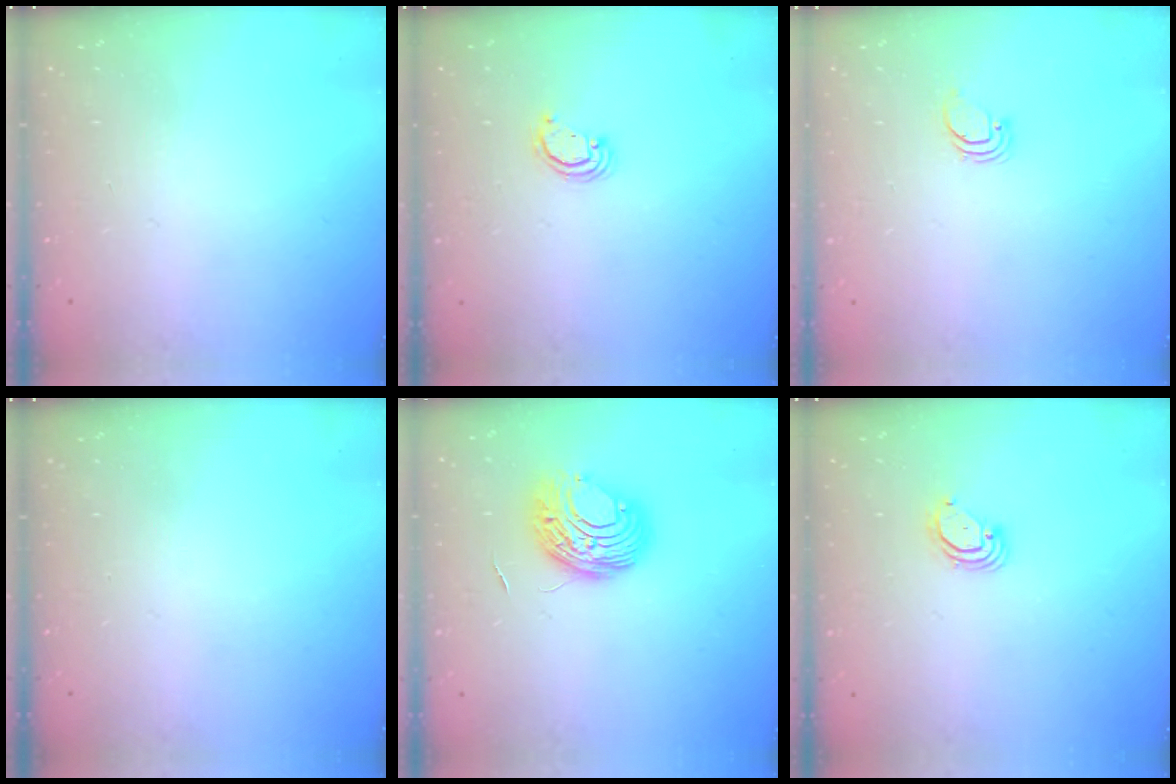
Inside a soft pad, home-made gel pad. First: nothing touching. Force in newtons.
{"total": 2.1, "press": 2.1, "slide": 0.1}
{"total": 0.9, "press": 0.9, "slide": 0.1}
{"total": 0.0}
{"total": 8.8, "press": 8.8, "slide": 0.6}
{"total": 3.7, "press": 3.7, "slide": 0.3}